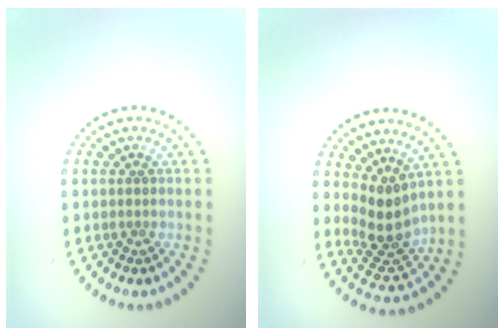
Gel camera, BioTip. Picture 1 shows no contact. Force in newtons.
{"total": 3.5, "press": 2.7, "slide": 2.2}